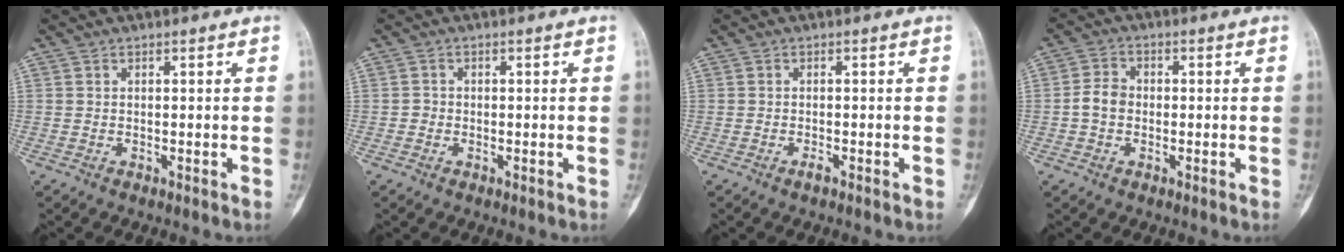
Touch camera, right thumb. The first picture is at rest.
{"total": 1.1, "force": [-0.3, 1.0, 0.2], "torque": [0.003, 0.005, -0.008]}
{"total": 0.9, "force": [-0.7, 0.1, 0.6], "torque": [-0.009, 0.000, -0.014]}
{"total": 4.1, "force": [-0.6, 3.3, 2.4], "torque": [-0.039, 0.013, -0.018]}